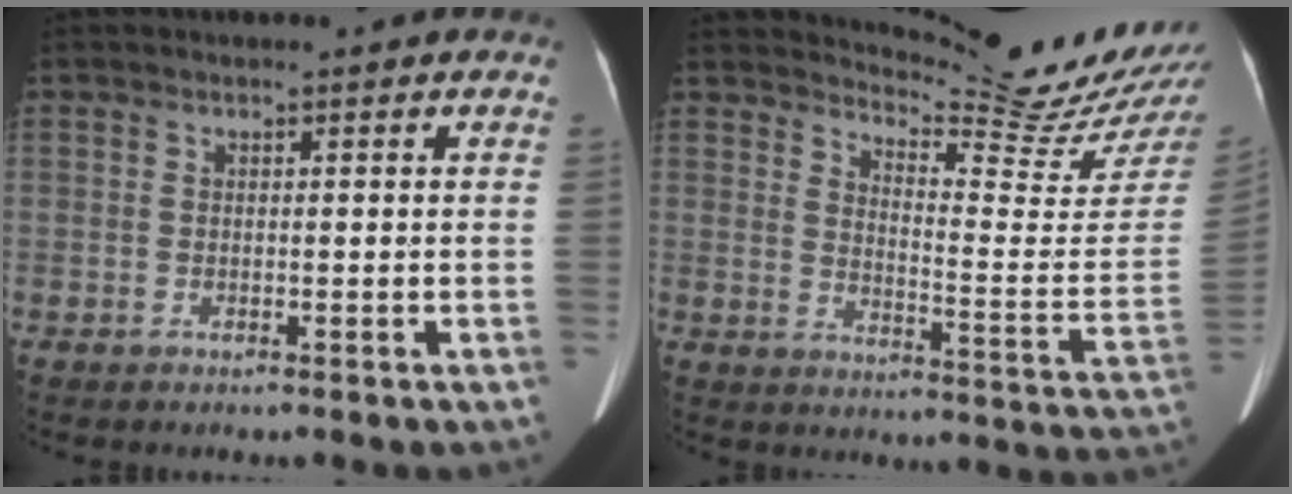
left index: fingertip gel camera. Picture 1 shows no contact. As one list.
[{"total": 17.4, "force": [16.8, -1.6, 4.3], "torque": [-0.074, -0.125, 0.209]}]